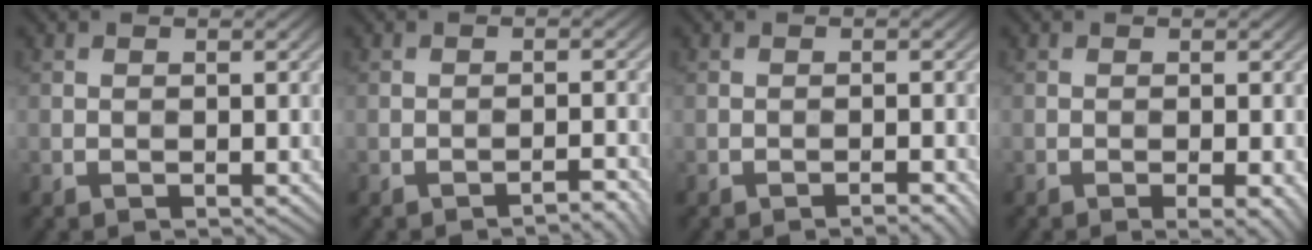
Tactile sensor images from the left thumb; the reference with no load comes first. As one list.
[{"total": 2.2, "force": [-1.8, 0.2, 1.2], "torque": [-0.011, 0.009, -0.031]}, {"total": 1.4, "force": [-1.0, 0.1, 0.9], "torque": [-0.010, 0.005, -0.017]}, {"total": 2.1, "force": [-0.9, 0.3, 1.9], "torque": [-0.030, -0.001, -0.015]}]